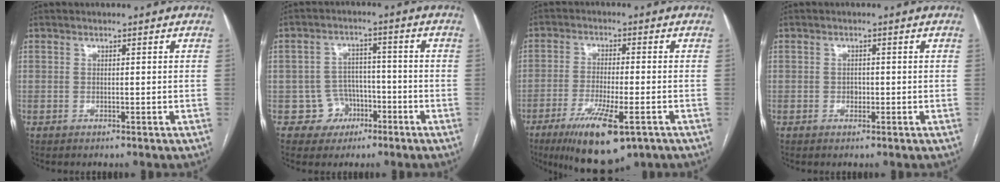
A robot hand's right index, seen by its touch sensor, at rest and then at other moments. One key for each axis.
{"total": 5.3, "fx": -2.3, "fy": 4.8, "fz": 0.2, "tx": 0.009, "ty": 0.016, "tz": -0.032}
{"total": 12.2, "fx": -6.8, "fy": 2.7, "fz": 9.8, "tx": -0.168, "ty": -0.026, "tz": -0.105}
{"total": 1.0, "fx": -0.2, "fy": 0.8, "fz": 0.6, "tx": -0.009, "ty": 0.002, "tz": -0.005}